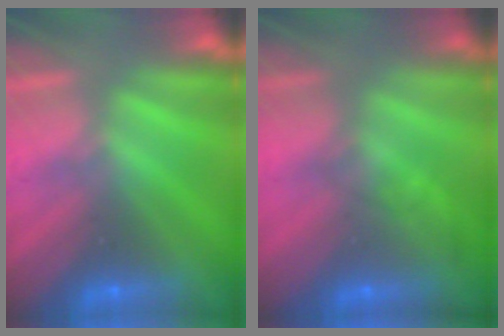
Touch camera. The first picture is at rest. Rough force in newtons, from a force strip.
{"total": 1.1}